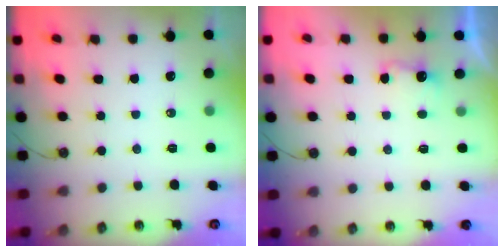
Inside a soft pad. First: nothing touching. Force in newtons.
{"total": 2.7, "press": 2.5, "slide": 0.9}